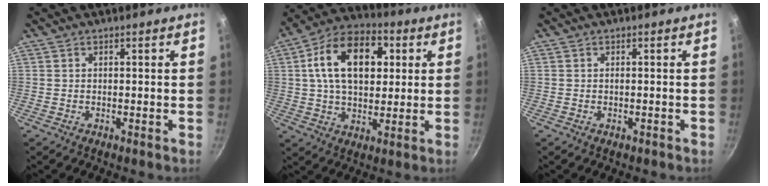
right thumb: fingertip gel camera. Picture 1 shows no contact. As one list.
[{"total": 17.6, "force": [4.1, 11.2, 12.9], "torque": [-0.187, 0.013, 0.056]}, {"total": 0.6, "force": [-0.3, 0.3, 0.4], "torque": [-0.005, 0.001, -0.005]}]